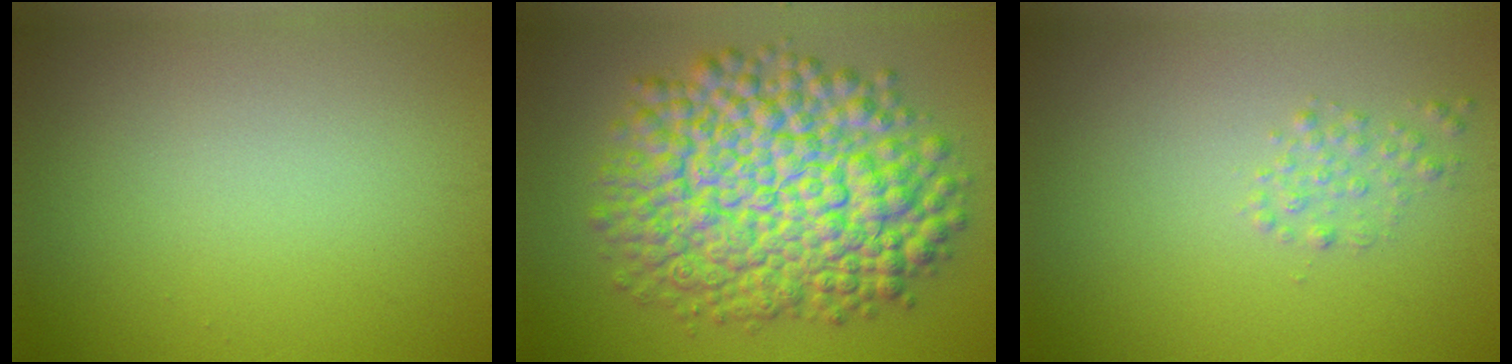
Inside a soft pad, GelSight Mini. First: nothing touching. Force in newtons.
{"total": 12.8, "press": 12.8, "slide": 0.3}
{"total": 1.2, "press": 1.2, "slide": 0.0}